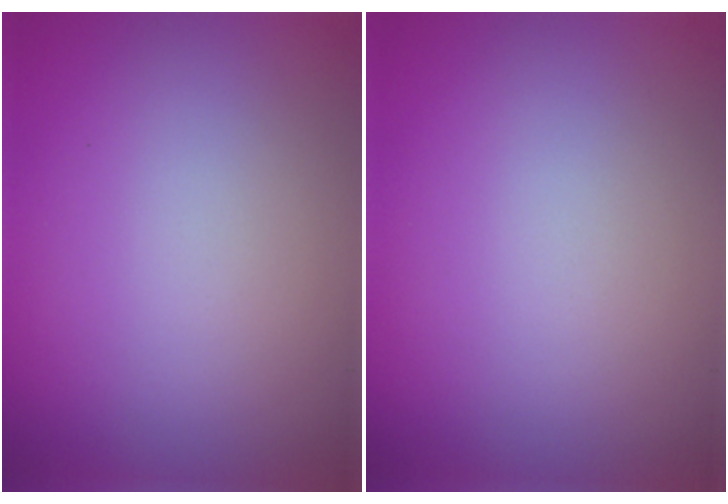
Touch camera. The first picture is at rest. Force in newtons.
{"total": 0.0}